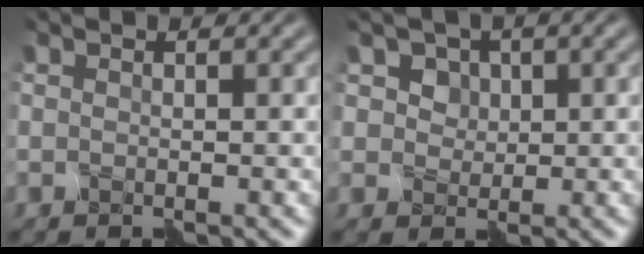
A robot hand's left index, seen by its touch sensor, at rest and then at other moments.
{"total": 4.7, "force": [2.7, 3.2, 2.1], "torque": [-0.047, 0.006, 0.033]}